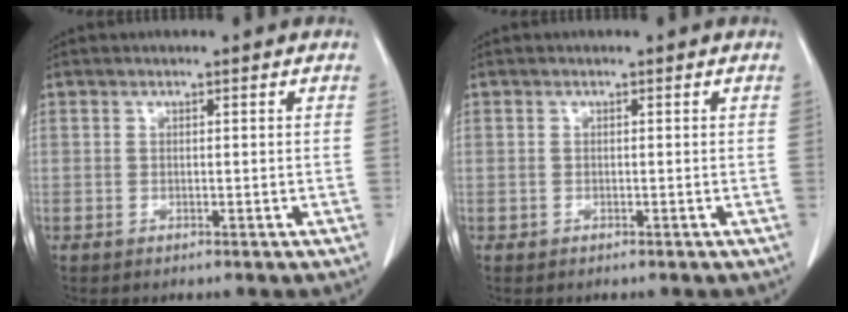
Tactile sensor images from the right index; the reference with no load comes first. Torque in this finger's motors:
{"motor_torque": [-0.37, 0.09, -0.59, -0.21]}